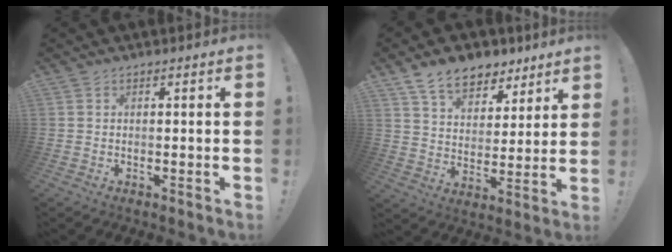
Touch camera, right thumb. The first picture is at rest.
{"total": 12.1, "force": [8.6, 7.0, 4.7], "torque": [-0.078, -0.053, 0.162]}